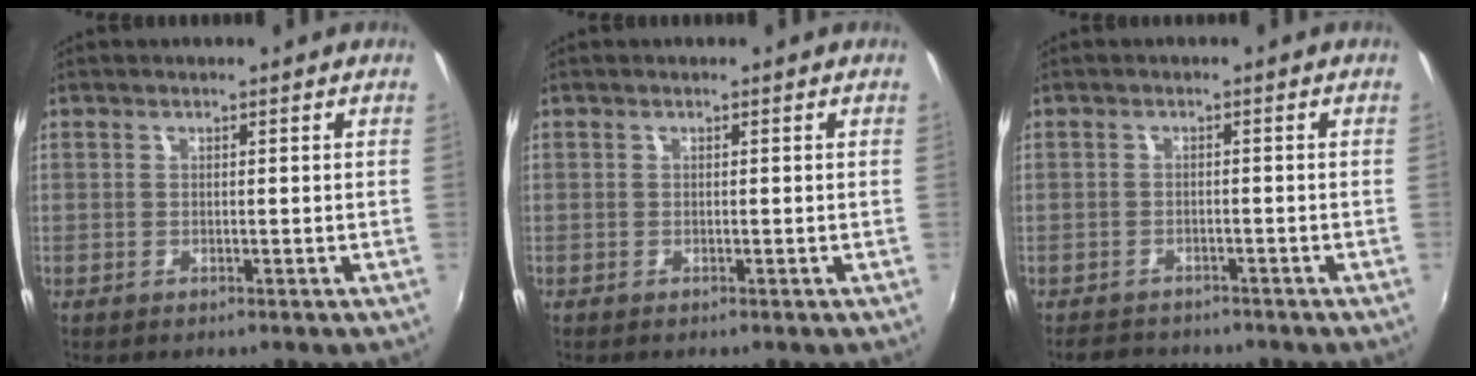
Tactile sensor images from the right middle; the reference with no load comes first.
{"total": 0.0}
{"total": 4.6, "force": [-4.1, 2.0, 0.8], "torque": [-0.030, -0.003, -0.065]}